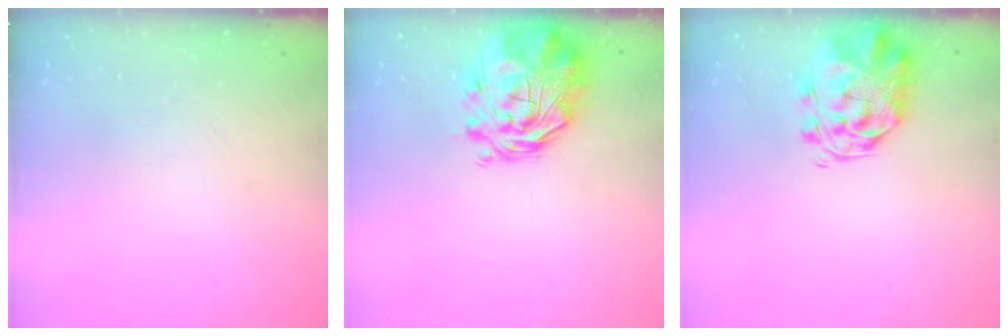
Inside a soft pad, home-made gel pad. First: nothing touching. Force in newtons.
{"total": 3.3, "press": 3.0, "slide": 1.5}
{"total": 3.3, "press": 3.2, "slide": 0.9}